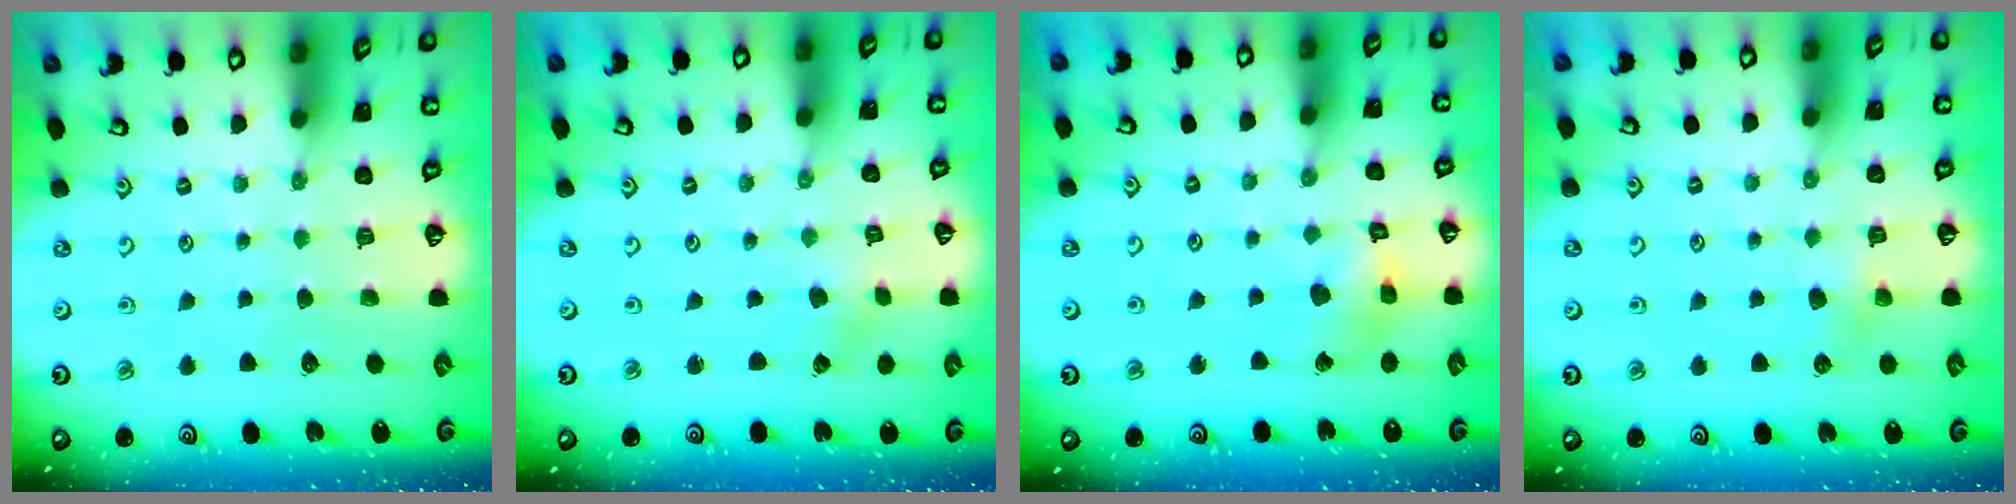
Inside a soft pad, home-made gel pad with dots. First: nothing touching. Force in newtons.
{"total": 0.6, "press": 0.5, "slide": 0.1}
{"total": 7.7, "press": 7.7, "slide": 0.8}
{"total": 4.0, "press": 3.9, "slide": 0.8}